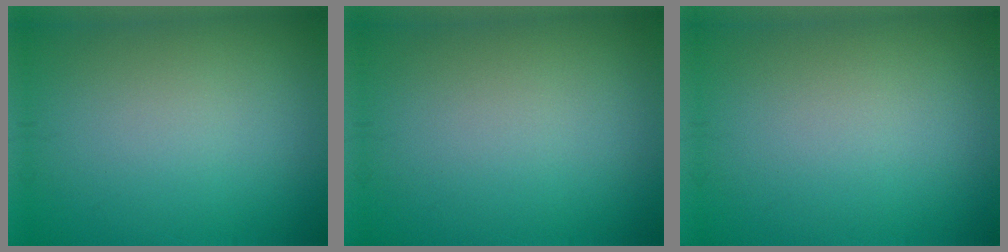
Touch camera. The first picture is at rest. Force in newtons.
{"total": 0.0}
{"total": 0.0}